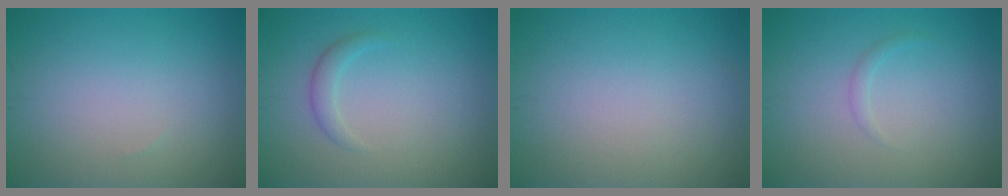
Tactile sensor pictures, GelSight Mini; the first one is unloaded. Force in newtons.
{"total": 1.4, "press": 1.4, "slide": 0.1}
{"total": 0.0}
{"total": 0.7, "press": 0.7, "slide": 0.1}